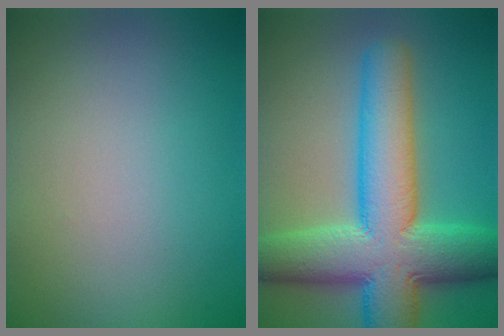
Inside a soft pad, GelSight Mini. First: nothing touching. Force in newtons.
{"total": 12.0, "press": 12.0, "slide": 0.6}